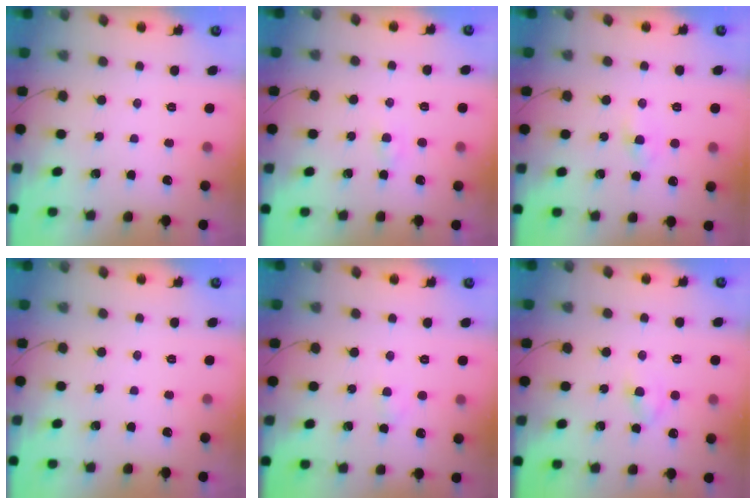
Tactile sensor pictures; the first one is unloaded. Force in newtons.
{"total": 1.5, "press": 1.4, "slide": 0.6}
{"total": 2.1, "press": 1.8, "slide": 1.0}
{"total": 0.0}
{"total": 1.8, "press": 1.5, "slide": 0.9}
{"total": 3.0, "press": 2.7, "slide": 1.2}